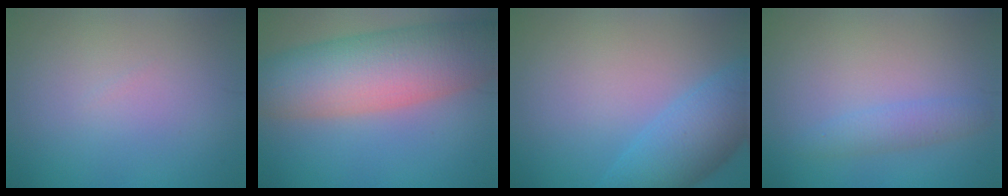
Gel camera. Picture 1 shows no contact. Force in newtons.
{"total": 10.4, "press": 10.4, "slide": 0.5}
{"total": 6.1, "press": 6.1, "slide": 0.2}
{"total": 2.0, "press": 2.0, "slide": 0.2}